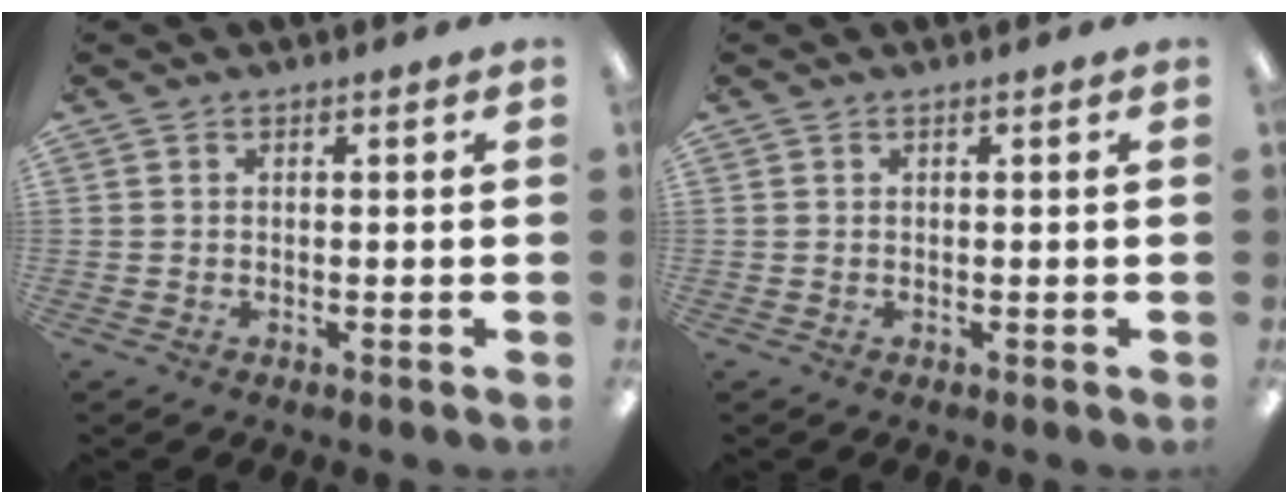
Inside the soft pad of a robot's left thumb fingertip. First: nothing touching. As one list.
[{"total": 0.0}]